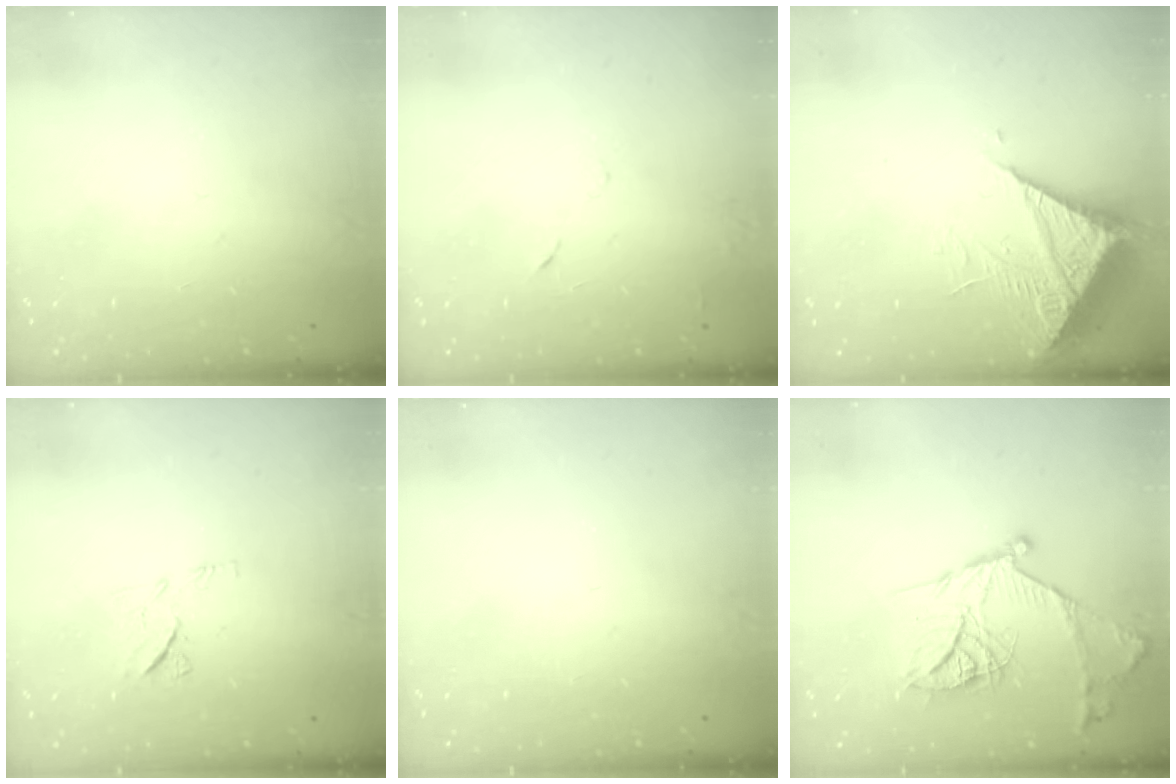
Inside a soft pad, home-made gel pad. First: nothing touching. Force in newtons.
{"total": 3.9, "press": 3.8, "slide": 0.9}
{"total": 7.8, "press": 7.8, "slide": 0.8}
{"total": 7.2, "press": 7.0, "slide": 1.4}
{"total": 0.0}
{"total": 18.4, "press": 18.4, "slide": 1.3}